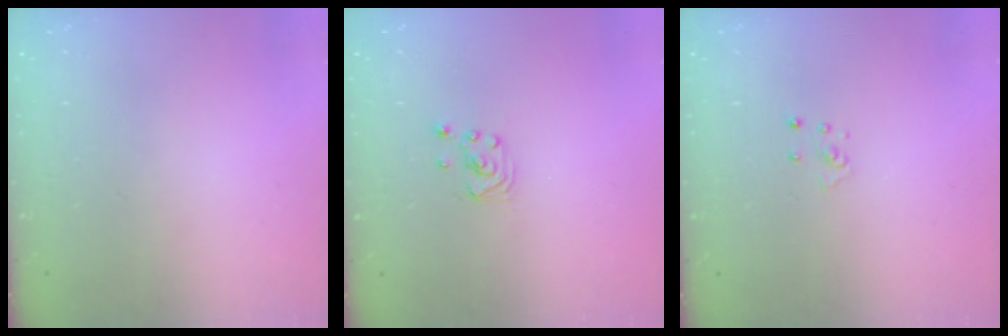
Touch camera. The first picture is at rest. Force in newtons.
{"total": 2.3, "press": 2.3, "slide": 0.2}
{"total": 3.3, "press": 3.3, "slide": 0.3}